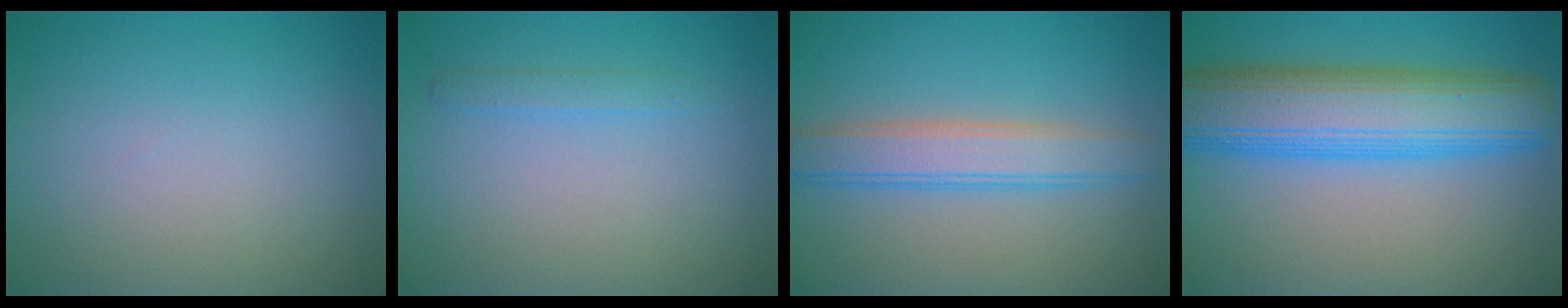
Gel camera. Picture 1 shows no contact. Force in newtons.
{"total": 1.1, "press": 1.1, "slide": 0.0}
{"total": 4.2, "press": 4.2, "slide": 0.2}
{"total": 9.9, "press": 9.9, "slide": 0.2}